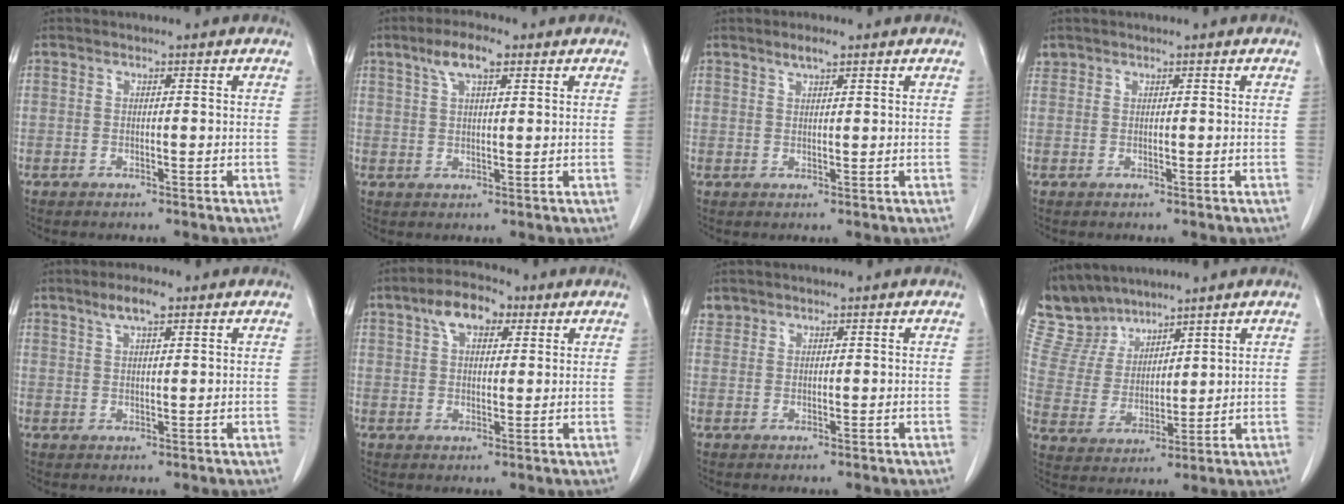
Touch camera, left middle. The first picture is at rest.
{"total": 5.3, "force": [3.1, 1.3, 4.1], "torque": [-0.083, 0.011, 0.057]}
{"total": 1.9, "force": [1.5, 0.2, 1.2], "torque": [-0.026, 0.001, 0.028]}
{"total": 0.8, "force": [0.7, 0.4, -0.1], "torque": [0.001, 0.011, 0.015]}
{"total": 3.8, "force": [2.5, 0.7, 2.7], "torque": [-0.055, 0.006, 0.047]}
{"total": 6.6, "force": [3.3, 3.3, 4.6], "torque": [-0.081, 0.022, 0.055]}
{"total": 1.3, "force": [1.1, 0.7, -0.2], "torque": [0.008, 0.007, 0.021]}
{"total": 8.7, "force": [8.0, 3.3, 0.9], "torque": [-0.035, 0.015, 0.174]}